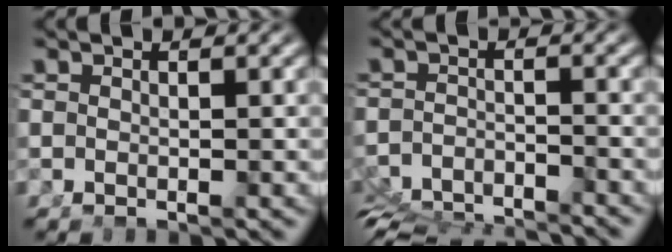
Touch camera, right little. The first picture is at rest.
{"total": 7.2, "force": [-6.6, 2.4, 1.6], "torque": [-0.030, -0.042, -0.093]}